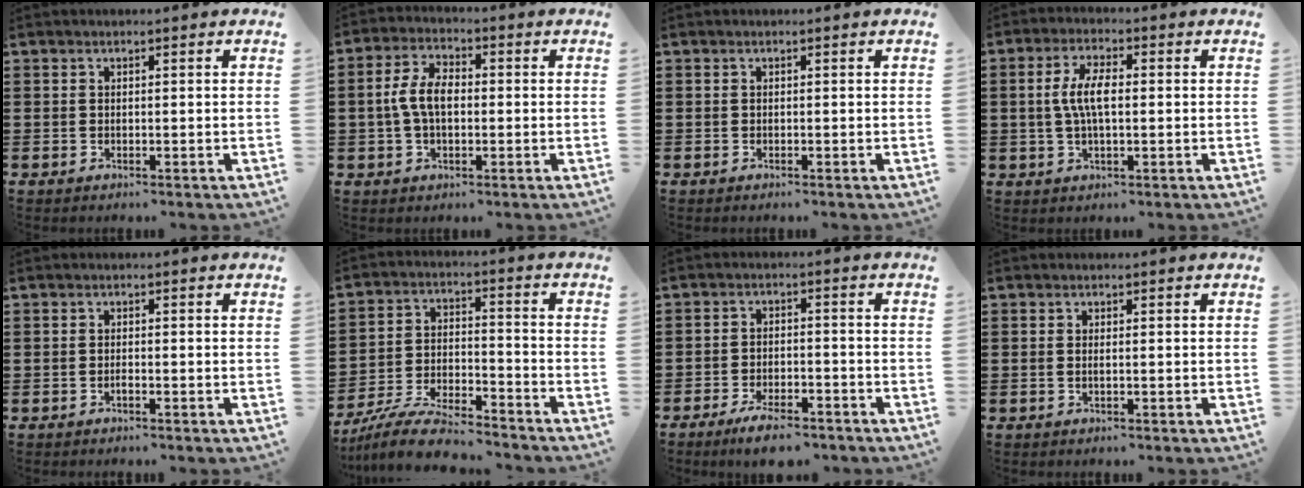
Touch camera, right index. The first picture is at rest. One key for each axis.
{"total": 6.0, "fx": -0.3, "fy": 3.2, "fz": 5.1, "tx": -0.124, "ty": 0.000, "tz": -0.015}
{"total": 0.0}
{"total": 6.0, "fx": 0.1, "fy": 2.2, "fz": 5.6, "tx": -0.125, "ty": -0.001, "tz": -0.007}
{"total": 0.7, "fx": -0.5, "fy": 0.0, "fz": 0.5, "tx": -0.012, "ty": -0.007, "tz": -0.008}
{"total": 8.4, "fx": -7.9, "fy": 0.8, "fz": 2.9, "tx": -0.062, "ty": 0.010, "tz": -0.153}
{"total": 4.7, "fx": -4.2, "fy": 0.6, "fz": 2.1, "tx": -0.041, "ty": 0.000, "tz": -0.079}
{"total": 0.6, "fx": -0.1, "fy": -0.1, "fz": 0.6, "tx": -0.011, "ty": -0.007, "tz": 0.000}